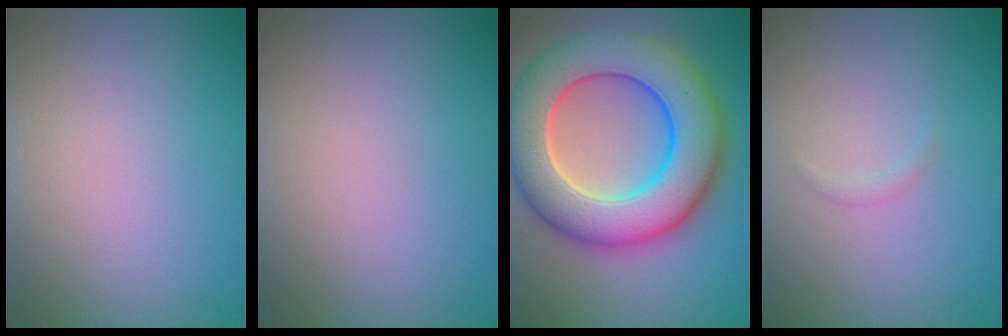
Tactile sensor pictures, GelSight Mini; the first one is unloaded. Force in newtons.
{"total": 0.0}
{"total": 12.0, "press": 12.0, "slide": 0.6}
{"total": 0.6, "press": 0.6, "slide": 0.1}